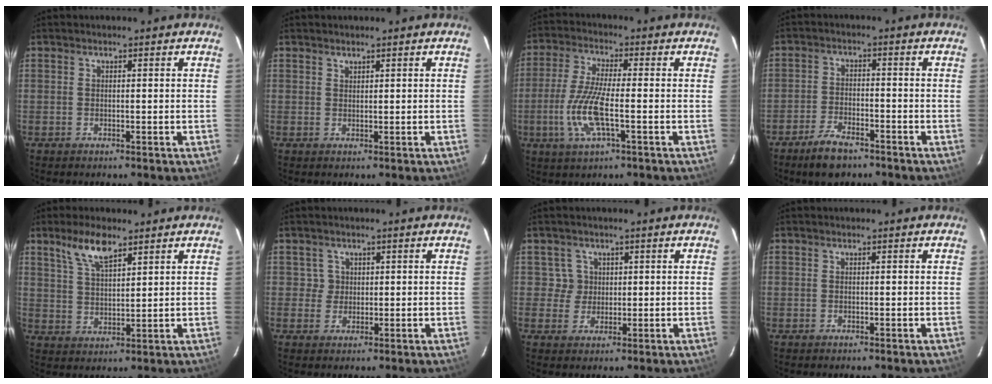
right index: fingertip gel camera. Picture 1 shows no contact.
{"total": 0.8, "force": [0.7, -0.2, 0.0], "torque": [-0.001, 0.000, 0.015]}
{"total": 10.0, "force": [-2.7, 2.0, 9.4], "torque": [-0.201, -0.006, -0.054]}
{"total": 6.6, "force": [-5.1, 2.4, 3.5], "torque": [-0.091, -0.002, -0.091]}
{"total": 6.9, "force": [5.0, 1.9, 4.4], "torque": [-0.084, 0.003, 0.099]}
{"total": 1.8, "force": [0.7, 1.7, -0.3], "torque": [0.017, 0.012, 0.010]}
{"total": 2.7, "force": [1.0, 2.5, -0.3], "torque": [0.019, 0.016, 0.015]}
{"total": 0.0}